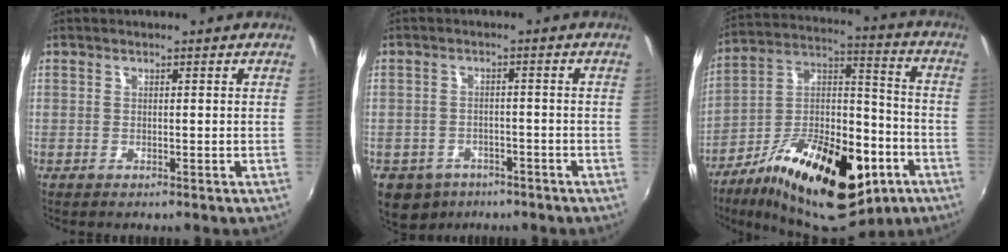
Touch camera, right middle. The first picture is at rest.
{"total": 9.5, "force": [-5.9, 6.6, 3.3], "torque": [-0.094, -0.004, -0.080]}
{"total": 28.2, "force": [-14.2, 13.3, 20.4], "torque": [-0.336, 0.010, -0.214]}